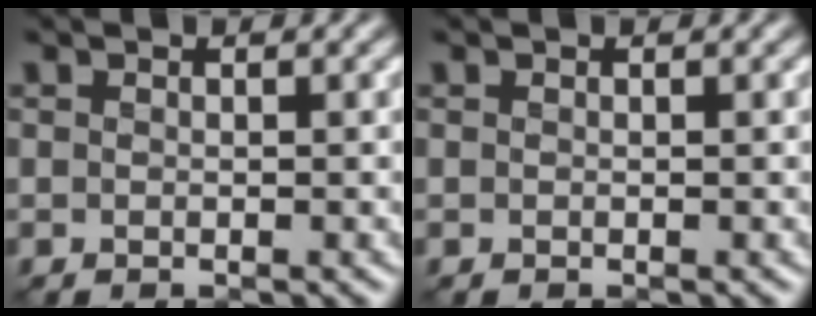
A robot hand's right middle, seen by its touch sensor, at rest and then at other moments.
{"total": 0.0}